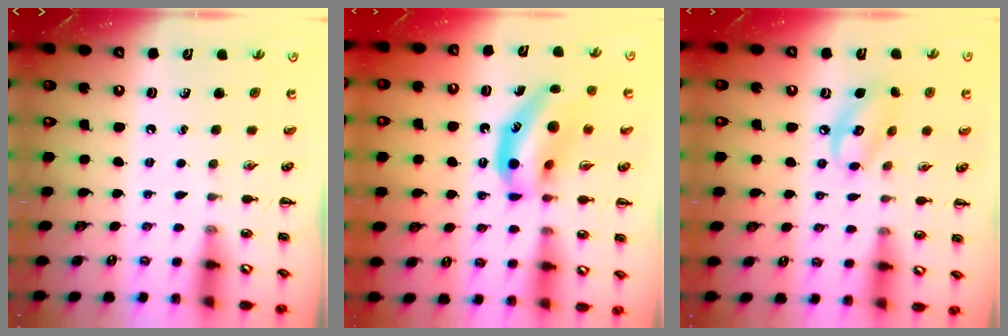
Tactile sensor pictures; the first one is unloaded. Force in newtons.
{"total": 13.4, "press": 13.0, "slide": 3.3}
{"total": 8.6, "press": 8.5, "slide": 1.3}